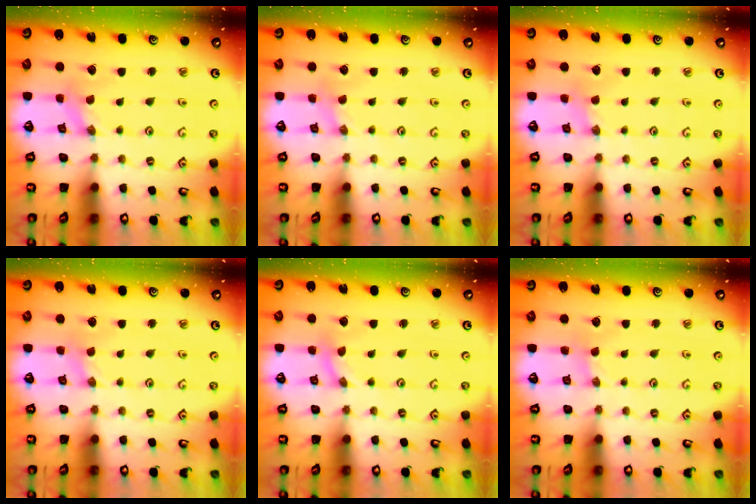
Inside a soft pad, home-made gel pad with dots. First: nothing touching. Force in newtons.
{"total": 0.0}
{"total": 1.8, "press": 1.7, "slide": 0.4}
{"total": 1.1, "press": 1.1, "slide": 0.4}
{"total": 0.0}
{"total": 0.6, "press": 0.6, "slide": 0.2}